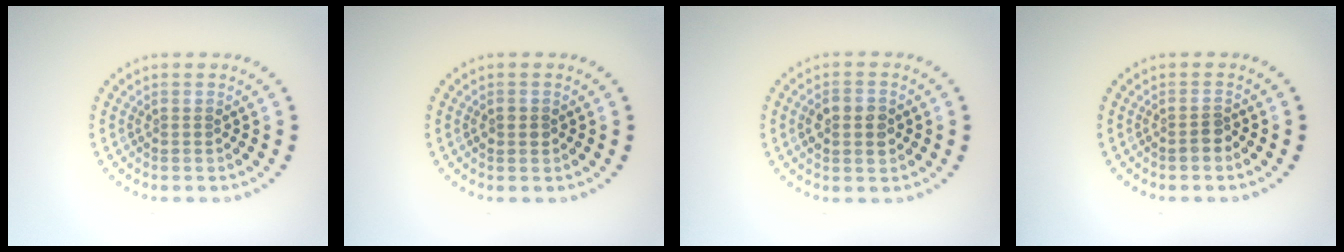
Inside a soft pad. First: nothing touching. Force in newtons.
{"total": 1.1, "press": 1.1, "slide": 0.2}
{"total": 3.5, "press": 3.5, "slide": 0.1}
{"total": 1.4, "press": 1.1, "slide": 0.8}